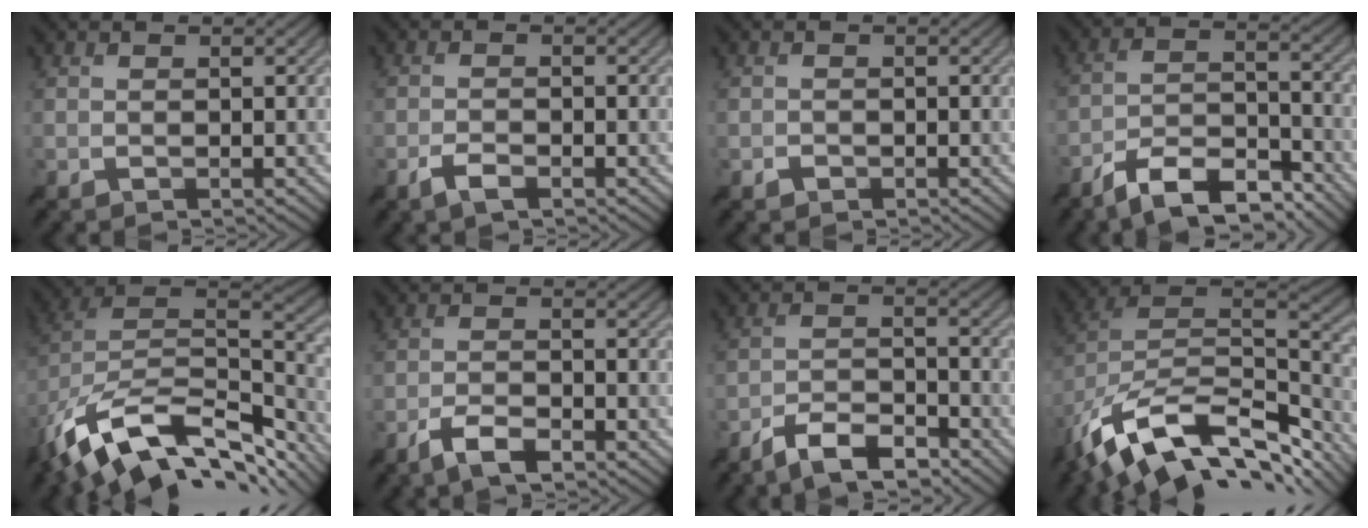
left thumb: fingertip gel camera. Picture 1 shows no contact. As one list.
[{"total": 2.1, "force": [-1.5, 0.4, 1.4], "torque": [-0.032, 0.000, -0.033]}, {"total": 0.6, "force": [-0.4, 0.4, -0.3], "torque": [0.004, -0.002, -0.007]}, {"total": 10.4, "force": [-8.2, 3.1, 5.6], "torque": [-0.097, 0.002, -0.158]}, {"total": 15.6, "force": [-7.7, 9.0, 10.1], "torque": [-0.235, -0.036, -0.116]}, {"total": 4.4, "force": [-3.2, 1.1, 2.8], "torque": [-0.063, -0.003, -0.059]}, {"total": 7.0, "force": [-5.5, 2.0, 3.8], "torque": [-0.072, -0.001, -0.106]}, {"total": 15.7, "force": [-7.5, 9.2, 10.3], "torque": [-0.235, -0.035, -0.112]}]